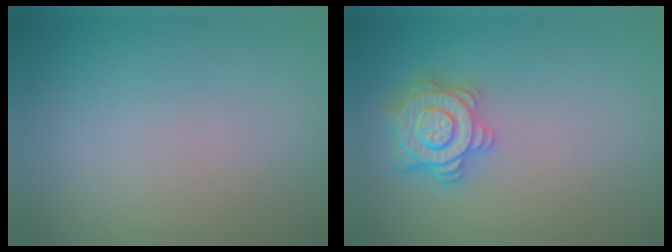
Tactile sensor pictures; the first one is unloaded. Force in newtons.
{"total": 4.1, "press": 3.7, "slide": 1.6}